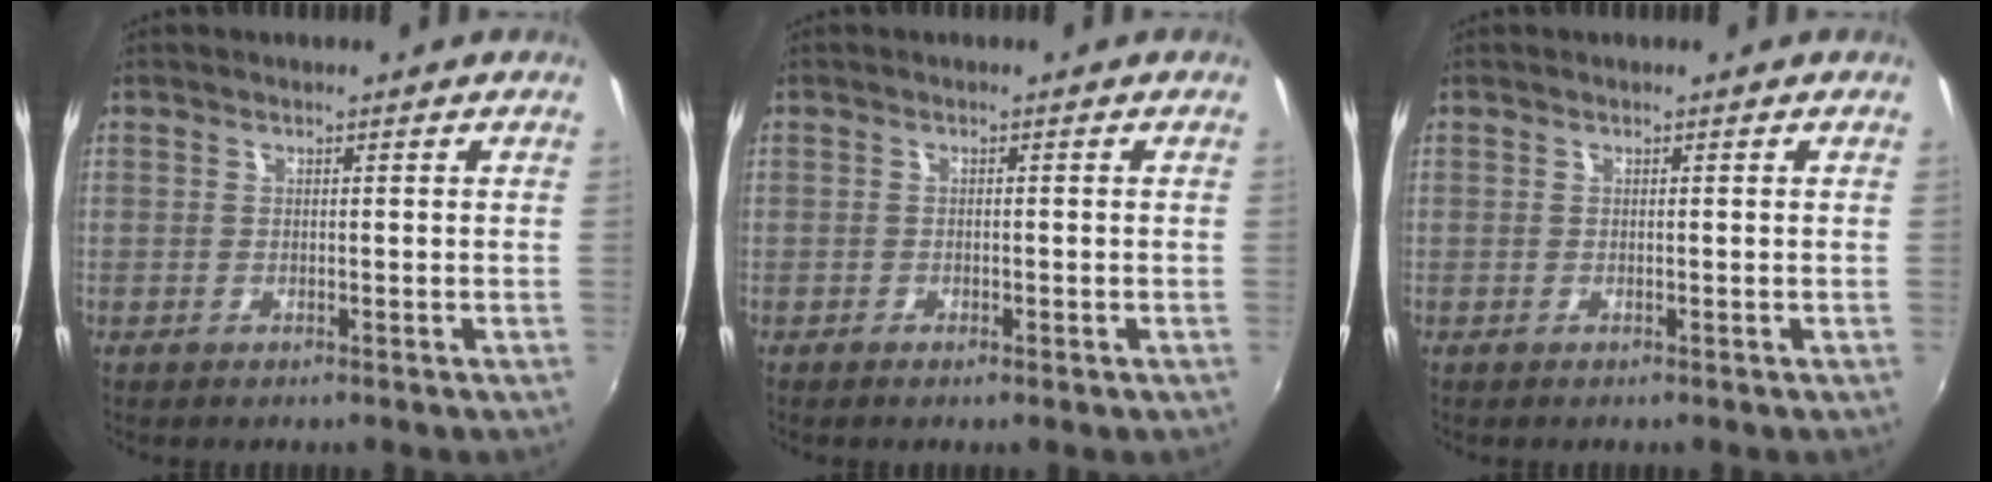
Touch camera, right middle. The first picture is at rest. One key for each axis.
{"total": 1.2, "fx": -0.8, "fy": 0.5, "fz": 0.8, "tx": -0.015, "ty": -0.003, "tz": -0.013}
{"total": 0.0}